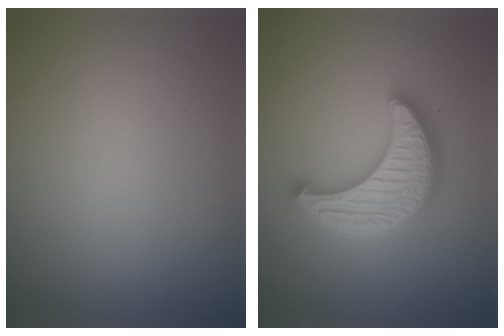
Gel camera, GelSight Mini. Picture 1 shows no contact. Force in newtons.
{"total": 5.3, "press": 5.2, "slide": 0.9}